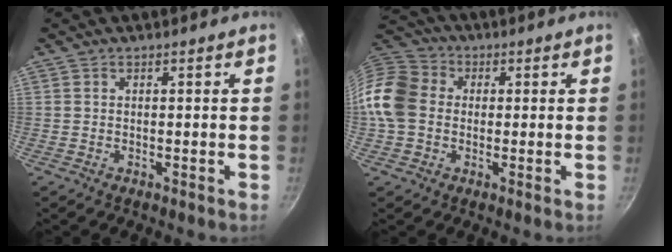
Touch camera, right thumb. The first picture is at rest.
{"total": 12.1, "force": [-0.4, 10.0, 6.8], "torque": [-0.113, 0.023, -0.028]}